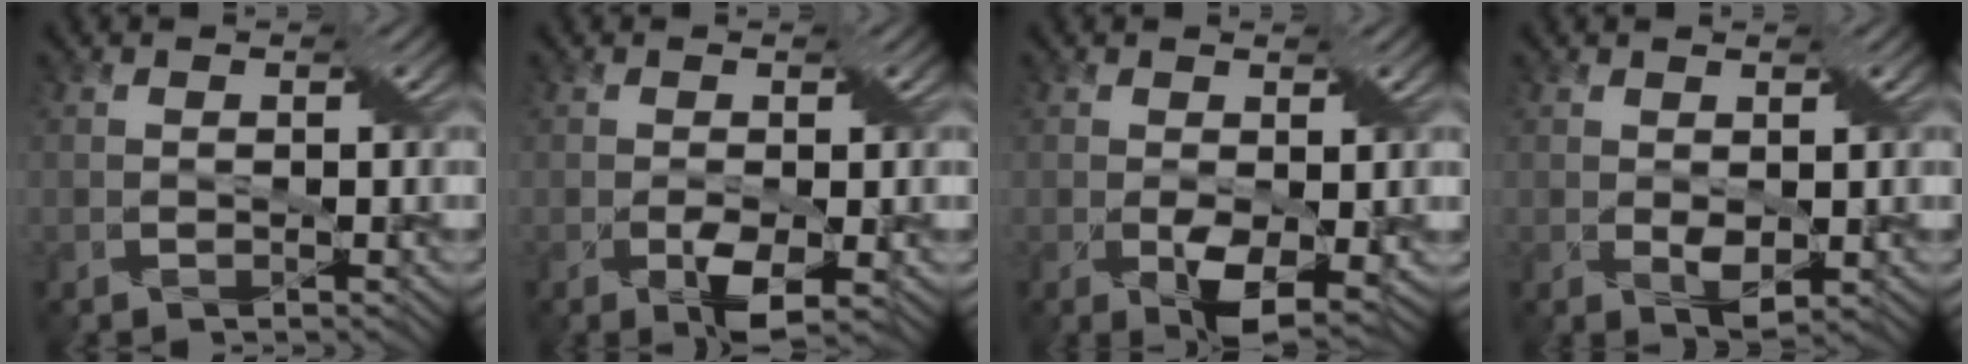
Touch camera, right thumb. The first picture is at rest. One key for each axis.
{"total": 3.5, "fx": -1.1, "fy": 1.3, "fz": 3.0, "tx": -0.058, "ty": -0.009, "tz": -0.016}
{"total": 4.3, "fx": -0.6, "fy": 2.1, "fz": 3.6, "tx": -0.074, "ty": -0.016, "tz": -0.004}
{"total": 2.1, "fx": 0.2, "fy": 1.1, "fz": 1.8, "tx": -0.036, "ty": -0.005, "tz": 0.010}